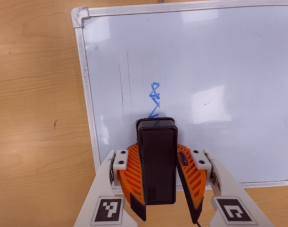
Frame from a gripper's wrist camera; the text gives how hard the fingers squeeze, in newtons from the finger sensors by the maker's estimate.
{"total": 9.7, "left": 9.8, "right": 9.6}